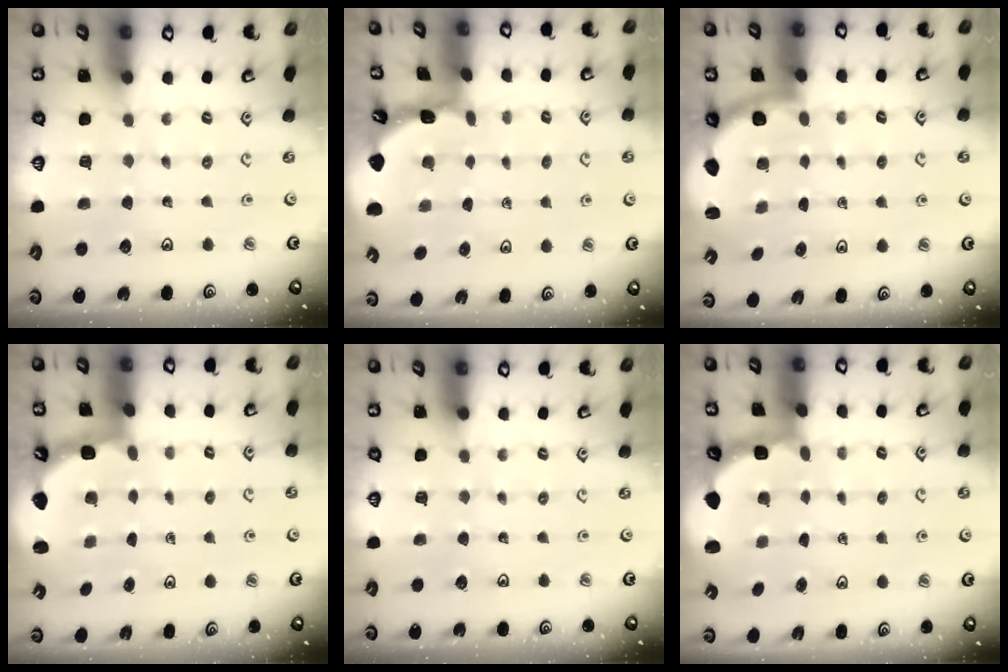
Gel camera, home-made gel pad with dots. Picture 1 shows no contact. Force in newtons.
{"total": 1.7, "press": 1.7, "slide": 0.2}
{"total": 3.4, "press": 2.7, "slide": 2.1}
{"total": 3.3, "press": 2.3, "slide": 2.4}
{"total": 0.0}
{"total": 3.0, "press": 2.1, "slide": 2.2}